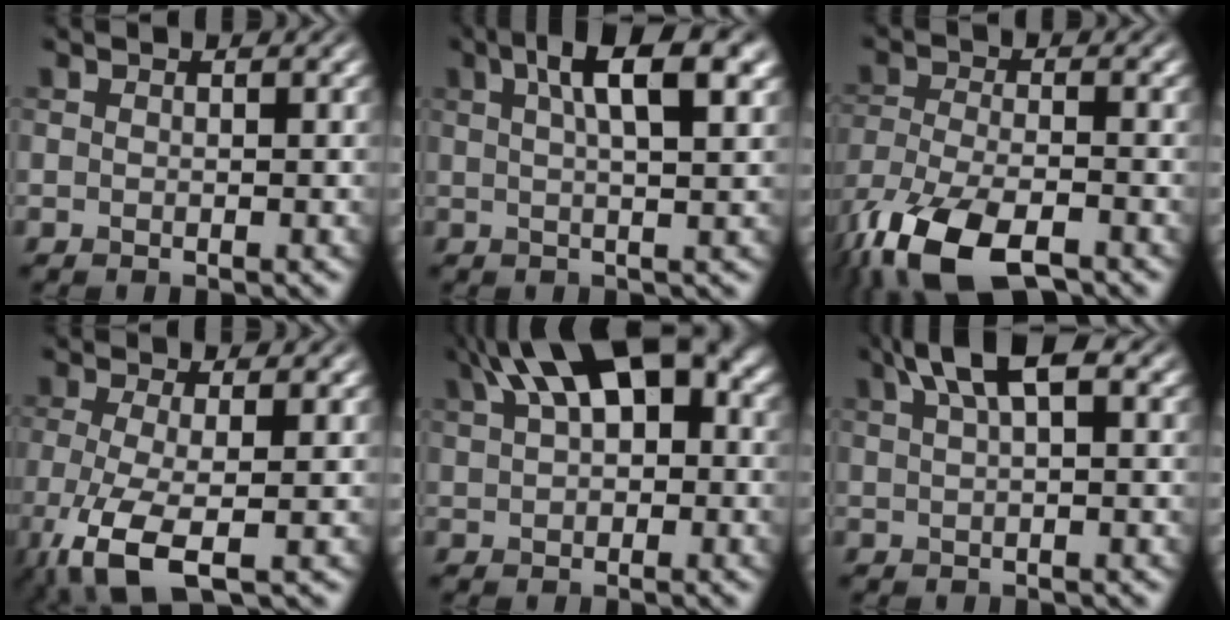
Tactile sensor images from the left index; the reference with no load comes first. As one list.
[{"total": 7.1, "force": [2.9, 2.0, 6.2], "torque": [-0.077, 0.016, 0.035]}, {"total": 10.4, "force": [-7.1, 4.0, 6.4], "torque": [-0.136, -0.035, -0.131]}, {"total": 5.6, "force": [-2.4, 1.5, 4.8], "torque": [-0.103, -0.013, -0.051]}, {"total": 10.3, "force": [4.0, 5.2, 7.9], "torque": [-0.131, 0.029, 0.063]}, {"total": 5.0, "force": [2.6, 1.4, 4.1], "torque": [-0.068, 0.018, 0.042]}]